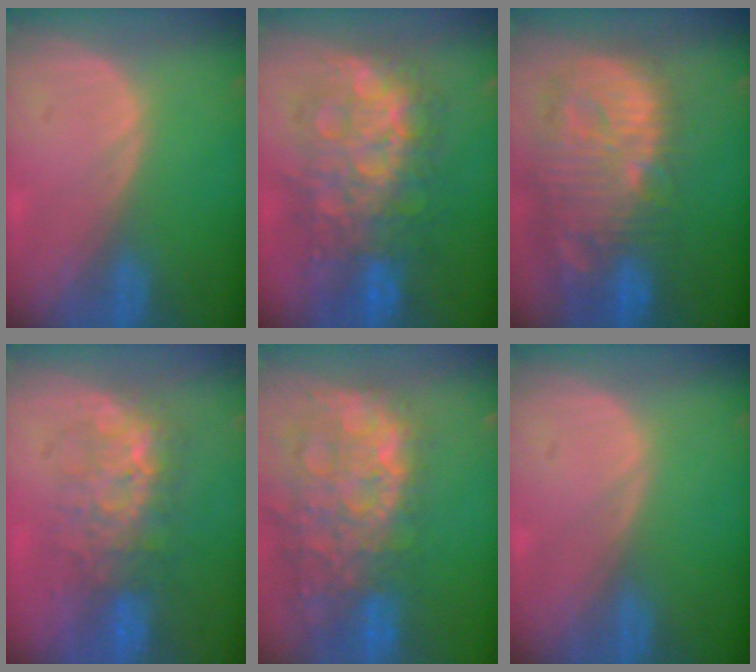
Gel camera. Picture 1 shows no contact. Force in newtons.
{"total": 12.2, "press": 12.2, "slide": 1.3}
{"total": 14.4, "press": 12.5, "slide": 7.0}
{"total": 8.0, "press": 7.8, "slide": 1.9}
{"total": 14.8, "press": 12.1, "slide": 8.6}
{"total": 0.0}